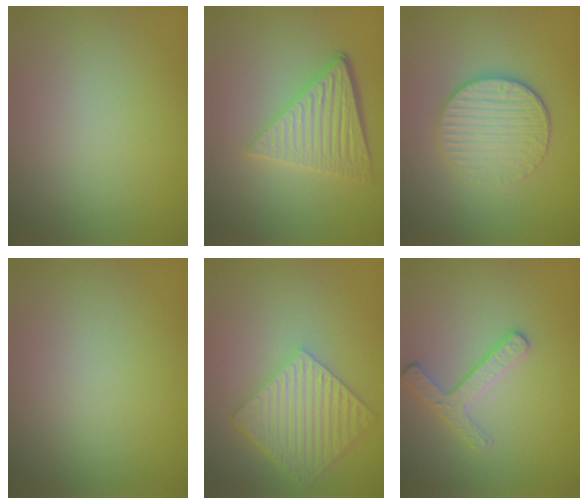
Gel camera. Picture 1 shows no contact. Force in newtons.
{"total": 5.6, "press": 4.2, "slide": 3.6}
{"total": 4.3, "press": 3.5, "slide": 2.5}
{"total": 0.0}
{"total": 6.0, "press": 4.6, "slide": 4.0}
{"total": 2.4, "press": 2.3, "slide": 0.8}